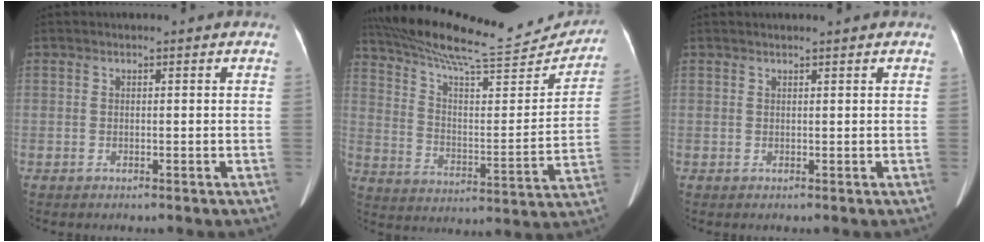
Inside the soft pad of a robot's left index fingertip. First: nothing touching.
{"total": 24.5, "force": [22.7, 3.4, 8.6], "torque": [-0.147, -0.032, 0.318]}
{"total": 1.8, "force": [1.6, 0.1, 0.8], "torque": [-0.005, 0.018, 0.022]}